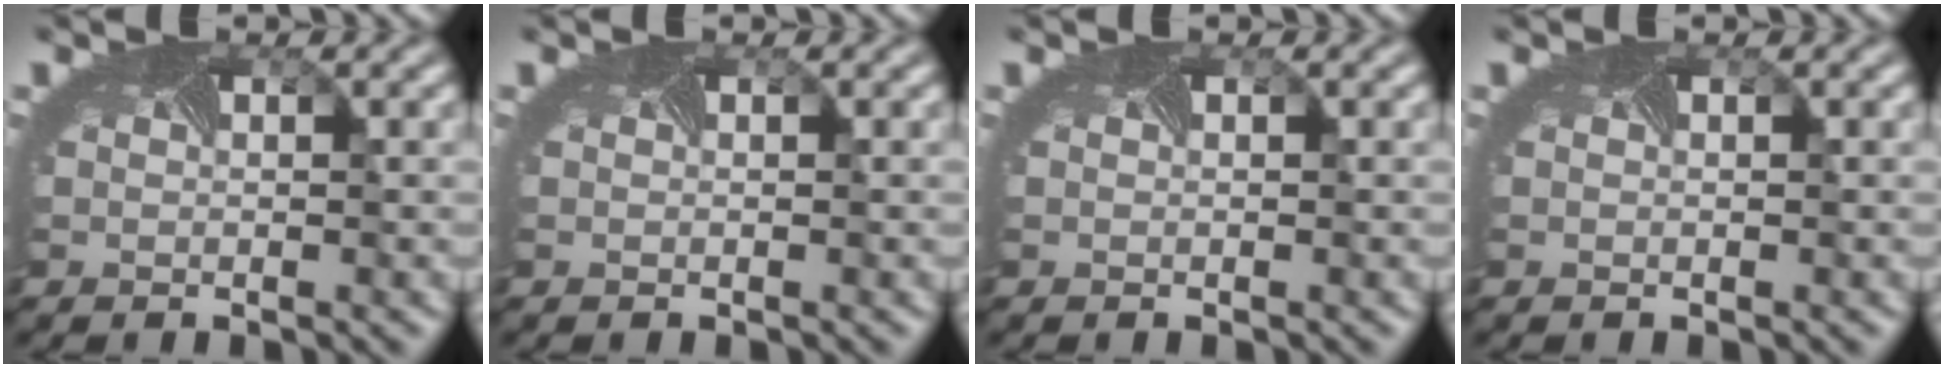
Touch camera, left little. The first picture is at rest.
{"total": 0.0}
{"total": 0.0}
{"total": 0.0}